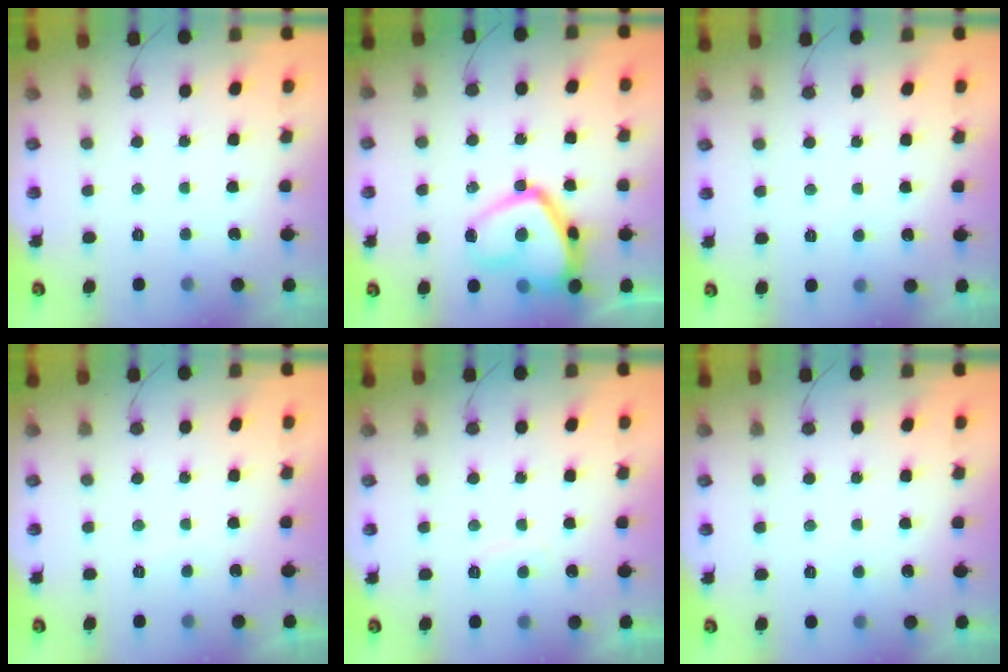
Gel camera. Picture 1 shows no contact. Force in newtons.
{"total": 16.1, "press": 16.1, "slide": 1.4}
{"total": 1.1, "press": 1.0, "slide": 0.4}
{"total": 0.5, "press": 0.2, "slide": 0.5}
{"total": 3.4, "press": 3.3, "slide": 0.8}
{"total": 3.1, "press": 3.1, "slide": 0.3}